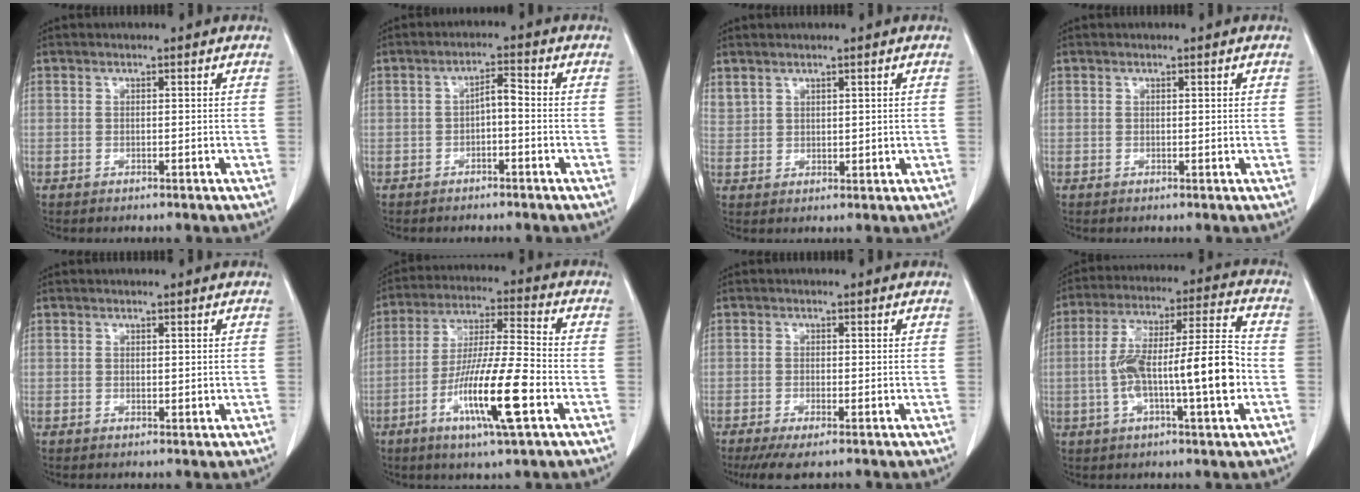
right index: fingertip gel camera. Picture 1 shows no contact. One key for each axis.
{"total": 2.8, "fx": -0.7, "fy": 0.9, "fz": 2.5, "tx": -0.045, "ty": 0.013, "tz": -0.011}
{"total": 2.8, "fx": 2.0, "fy": 1.7, "fz": 0.8, "tx": -0.019, "ty": 0.009, "tz": 0.054}
{"total": 0.0}
{"total": 0.0}
{"total": 13.7, "fx": -5.3, "fy": 0.5, "fz": 12.6, "tx": -0.234, "ty": -0.015, "tz": -0.097}
{"total": 5.2, "fx": -3.6, "fy": 1.2, "fz": 3.5, "tx": -0.053, "ty": -0.013, "tz": -0.060}
{"total": 16.0, "fx": -2.9, "fy": 1.9, "fz": 15.6, "tx": -0.279, "ty": 0.021, "tz": -0.046}